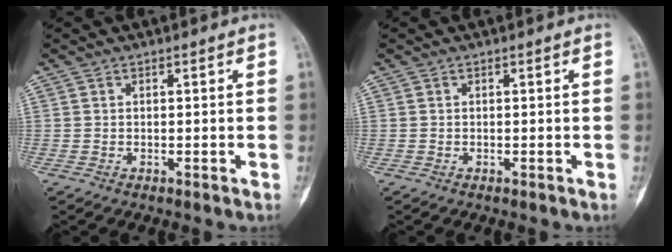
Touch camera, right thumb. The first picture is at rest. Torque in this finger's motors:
{"motor_torque": [-0.14, 0.28, -0.06, -0.09, 0.03]}